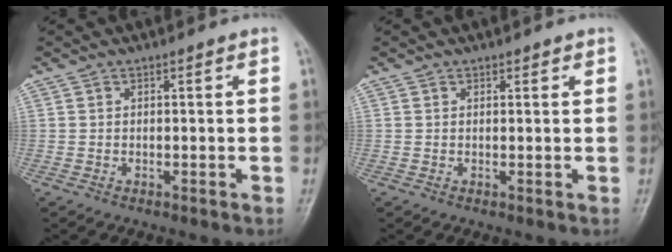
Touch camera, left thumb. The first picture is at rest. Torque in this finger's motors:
{"motor_torque": [-0.14, -0.07, -0.08, -0.14, -0.03]}